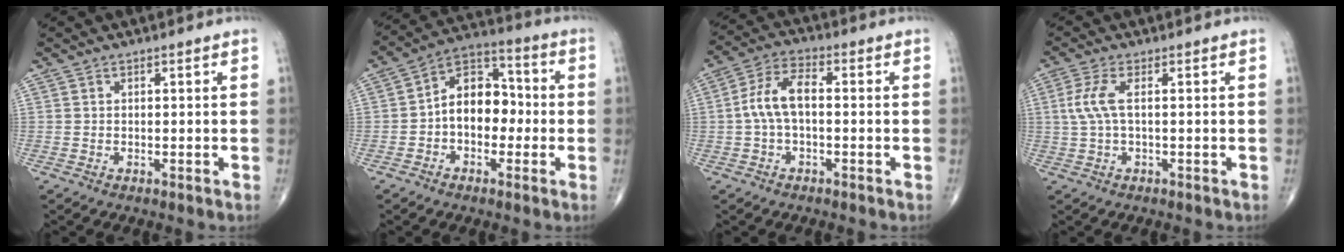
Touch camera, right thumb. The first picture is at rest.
{"total": 11.0, "force": [-1.3, 7.6, 7.9], "torque": [-0.092, 0.040, -0.038]}
{"total": 7.7, "force": [-0.3, 3.9, 6.7], "torque": [-0.137, 0.028, -0.014]}
{"total": 4.6, "force": [0.5, 1.4, 4.3], "torque": [-0.124, 0.009, 0.009]}